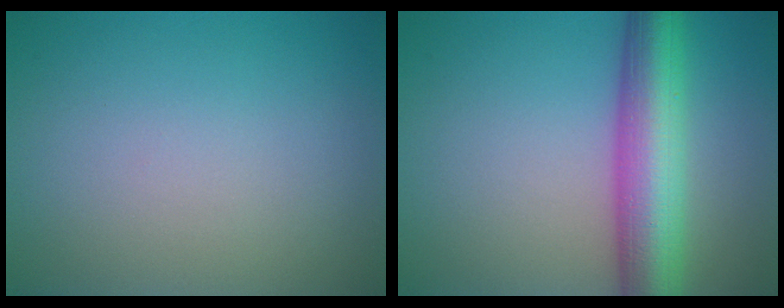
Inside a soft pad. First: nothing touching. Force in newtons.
{"total": 8.4, "press": 8.4, "slide": 0.3}